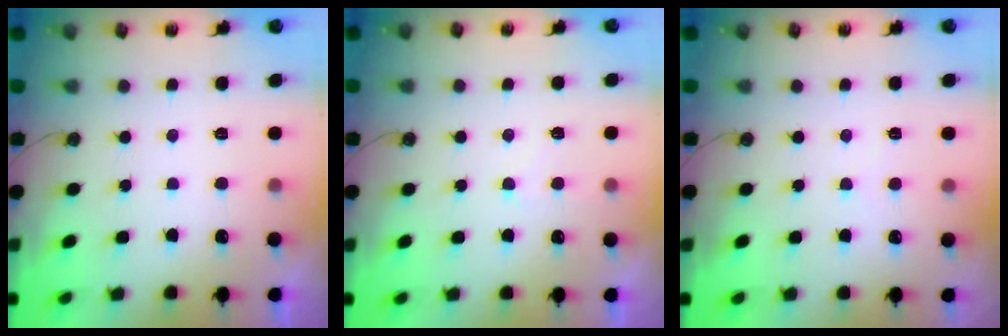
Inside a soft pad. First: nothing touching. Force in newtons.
{"total": 5.2, "press": 5.1, "slide": 0.7}
{"total": 2.1, "press": 2.0, "slide": 0.4}